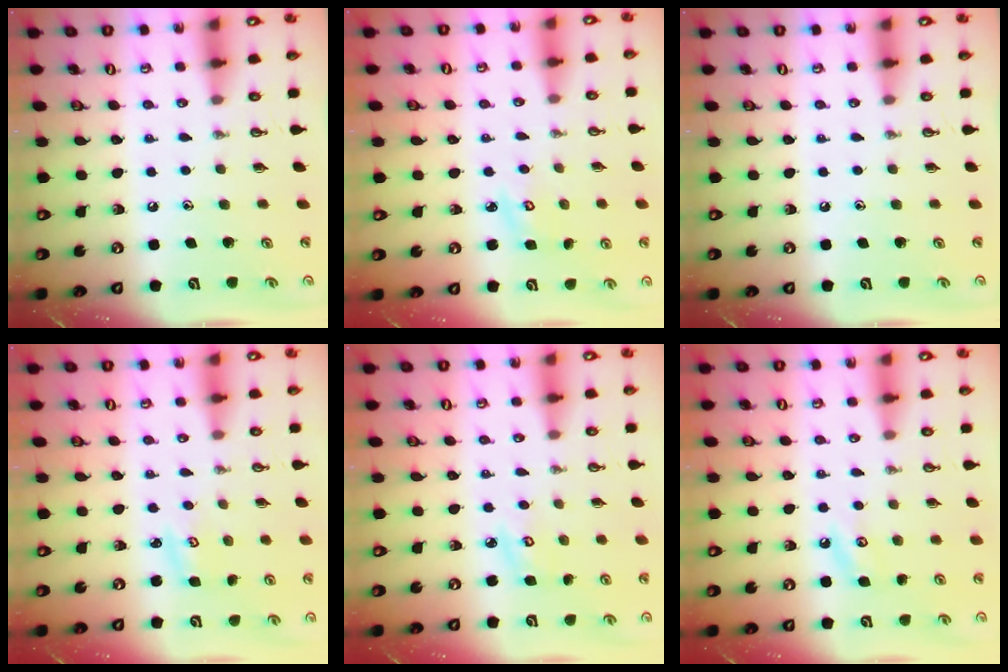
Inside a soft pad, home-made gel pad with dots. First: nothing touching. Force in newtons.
{"total": 3.8, "press": 3.7, "slide": 0.5}
{"total": 0.0}
{"total": 2.9, "press": 2.9, "slide": 0.2}
{"total": 4.7, "press": 4.7, "slide": 0.3}
{"total": 4.9, "press": 4.9, "slide": 0.5}